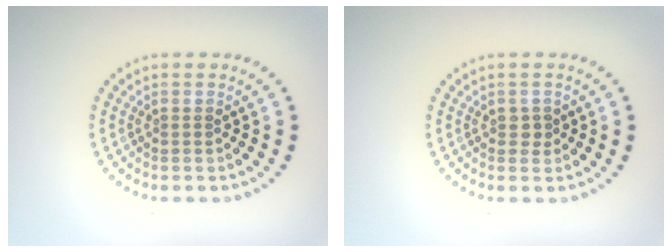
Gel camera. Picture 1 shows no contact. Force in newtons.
{"total": 0.8, "press": 0.8, "slide": 0.2}